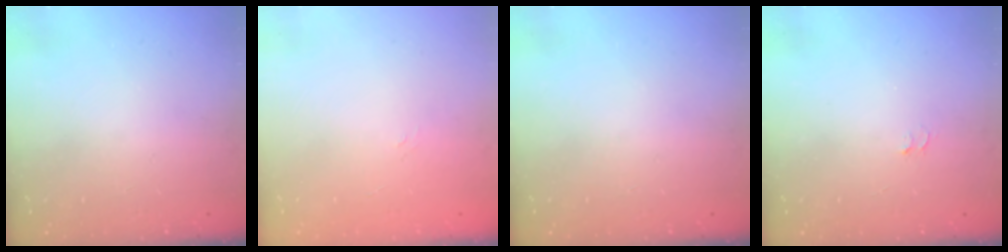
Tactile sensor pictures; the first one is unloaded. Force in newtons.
{"total": 2.2, "press": 2.0, "slide": 1.1}
{"total": 0.0}
{"total": 3.4, "press": 3.4, "slide": 0.3}